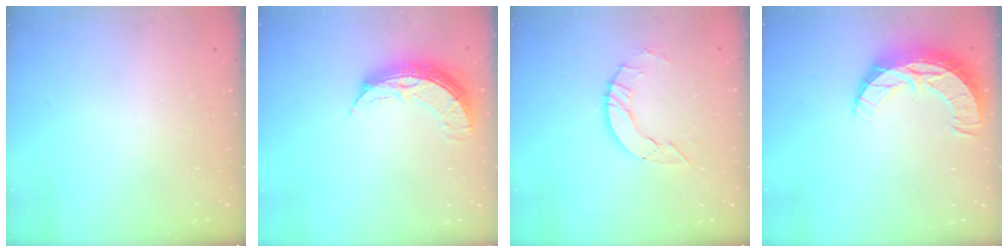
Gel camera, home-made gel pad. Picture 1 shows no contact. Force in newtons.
{"total": 9.8, "press": 9.8, "slide": 0.6}
{"total": 7.1, "press": 7.0, "slide": 0.7}
{"total": 10.3, "press": 10.3, "slide": 0.9}